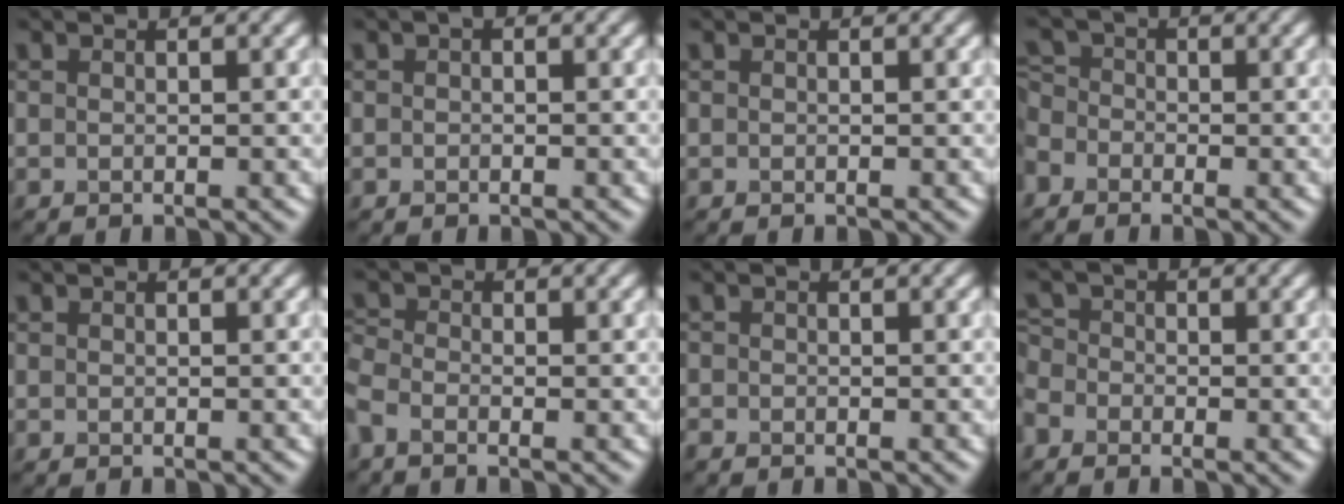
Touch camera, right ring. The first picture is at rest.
{"total": 0.6, "force": [0.1, 0.4, 0.4], "torque": [-0.003, 0.000, -0.001]}
{"total": 0.0}
{"total": 2.8, "force": [-1.7, 2.0, 1.1], "torque": [-0.029, 0.003, -0.040]}
{"total": 0.0}
{"total": 2.2, "force": [-1.3, 1.1, 1.4], "torque": [-0.042, -0.008, -0.042]}
{"total": 0.5, "force": [-0.5, 0.2, 0.1], "torque": [0.000, -0.004, -0.010]}
{"total": 2.1, "force": [-1.3, 1.4, 0.8], "torque": [-0.025, 0.000, -0.032]}